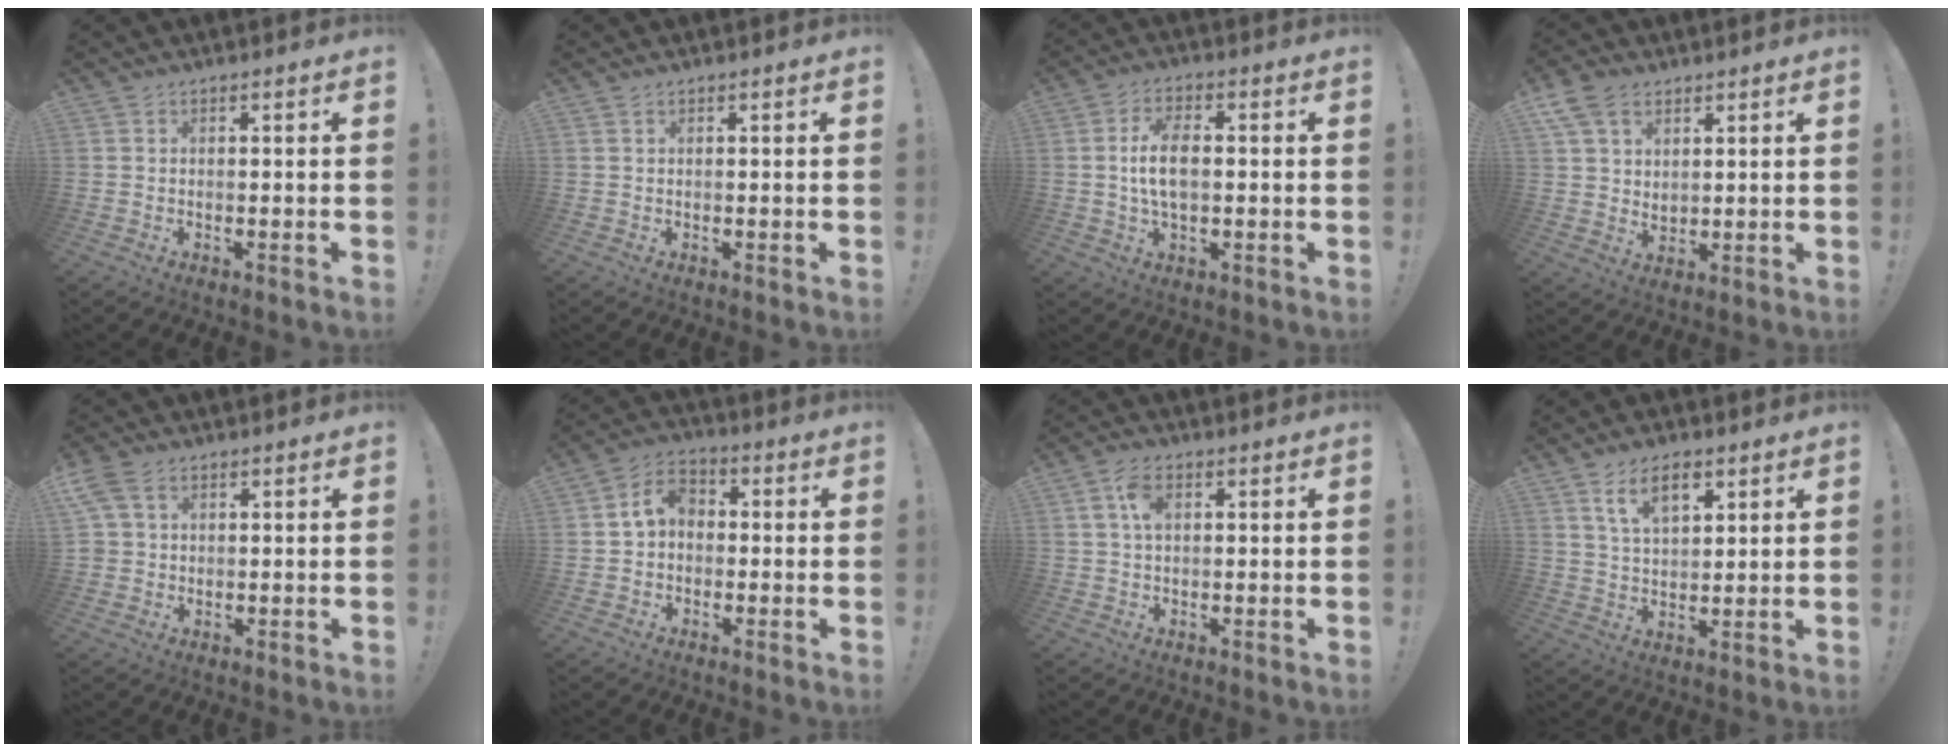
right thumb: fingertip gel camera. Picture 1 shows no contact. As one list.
[{"total": 0.0}, {"total": 8.7, "force": [0.1, 4.5, 7.5], "torque": [-0.135, -0.003, -0.001]}, {"total": 9.2, "force": [5.6, 5.9, 4.4], "torque": [-0.080, -0.018, 0.111]}, {"total": 6.4, "force": [2.9, 4.5, 3.4], "torque": [-0.081, -0.005, 0.058]}, {"total": 7.5, "force": [0.5, 5.8, 4.7], "torque": [-0.084, 0.017, 0.011]}, {"total": 5.7, "force": [1.7, 3.2, 4.4], "torque": [-0.078, 0.005, 0.030]}, {"total": 9.2, "force": [5.2, 4.4, 6.2], "torque": [-0.107, -0.009, 0.094]}]